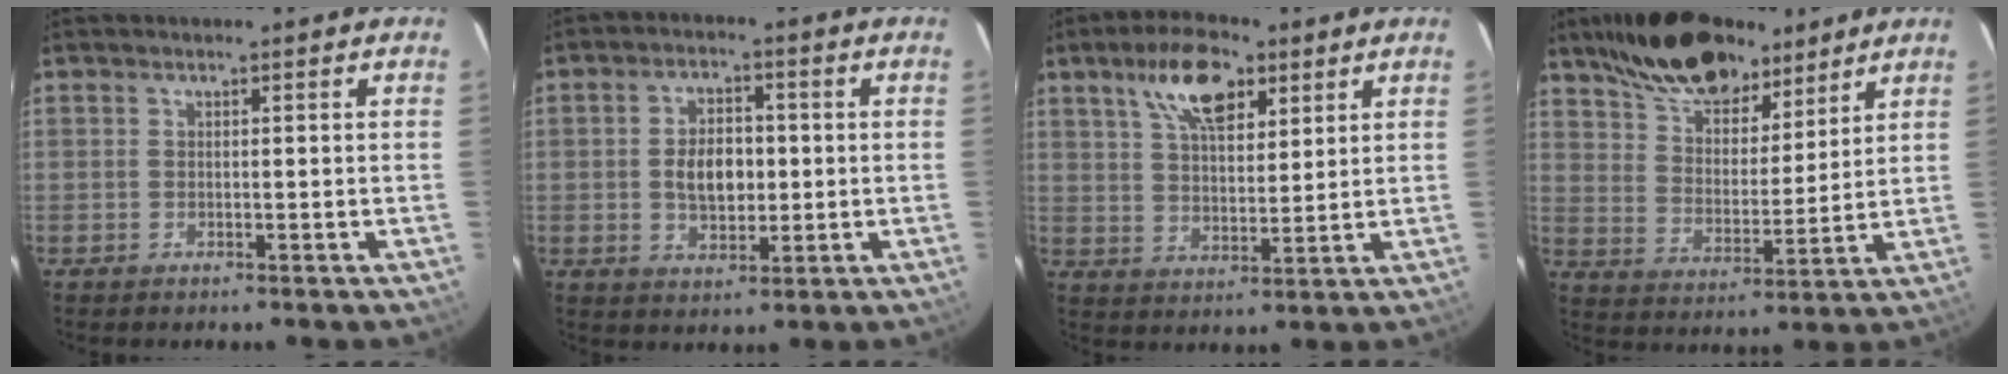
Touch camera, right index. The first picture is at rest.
{"total": 7.4, "force": [-0.1, 4.5, 5.8], "torque": [-0.108, 0.008, 0.003]}
{"total": 11.1, "force": [6.2, 5.0, 7.8], "torque": [-0.138, 0.018, 0.110]}
{"total": 18.6, "force": [13.3, 9.0, 9.5], "torque": [-0.179, 0.050, 0.236]}